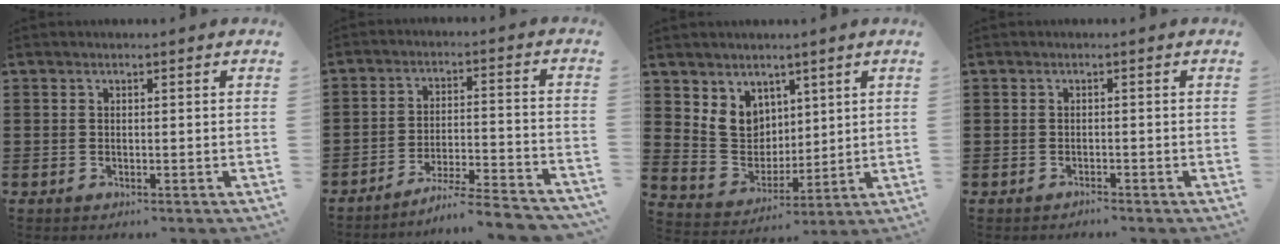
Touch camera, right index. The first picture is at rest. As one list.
[{"total": 6.0, "force": [-5.5, -0.4, 2.3], "torque": [-0.045, -0.012, -0.110]}, {"total": 7.1, "force": [3.6, 5.9, 1.7], "torque": [-0.058, -0.007, 0.071]}, {"total": 0.8, "force": [-0.8, 0.1, -0.1], "torque": [-0.002, 0.002, -0.018]}]